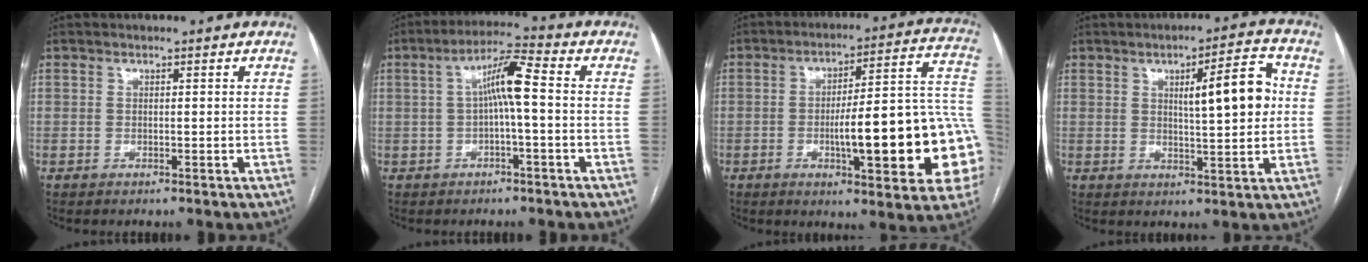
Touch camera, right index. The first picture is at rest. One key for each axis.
{"total": 6.7, "fx": 0.1, "fy": 0.5, "fz": 6.6, "tx": -0.119, "ty": 0.024, "tz": 0.002}
{"total": 22.0, "fx": -4.2, "fy": 3.8, "fz": 21.2, "tx": -0.206, "ty": 0.029, "tz": -0.048}
{"total": 9.3, "fx": 1.8, "fy": 1.6, "fz": 9.0, "tx": -0.130, "ty": 0.014, "tz": 0.029}